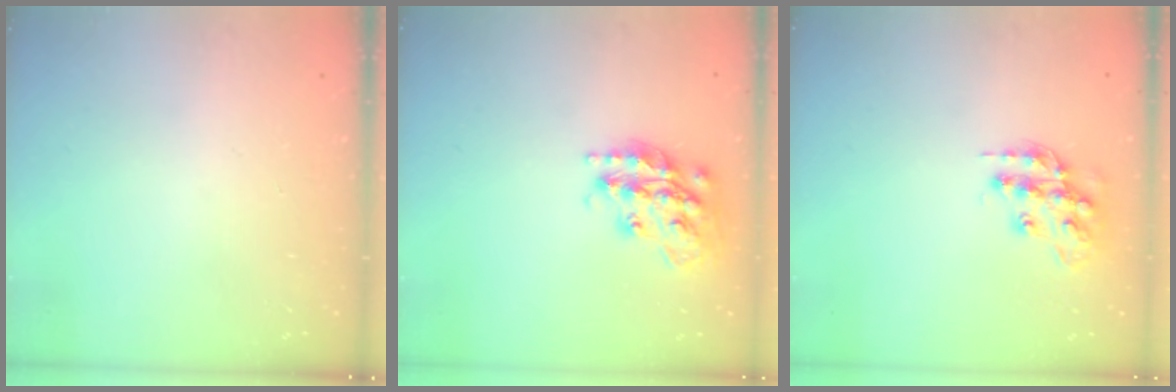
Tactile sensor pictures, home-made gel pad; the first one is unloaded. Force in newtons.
{"total": 18.3, "press": 18.3, "slide": 1.0}
{"total": 14.2, "press": 14.2, "slide": 0.9}